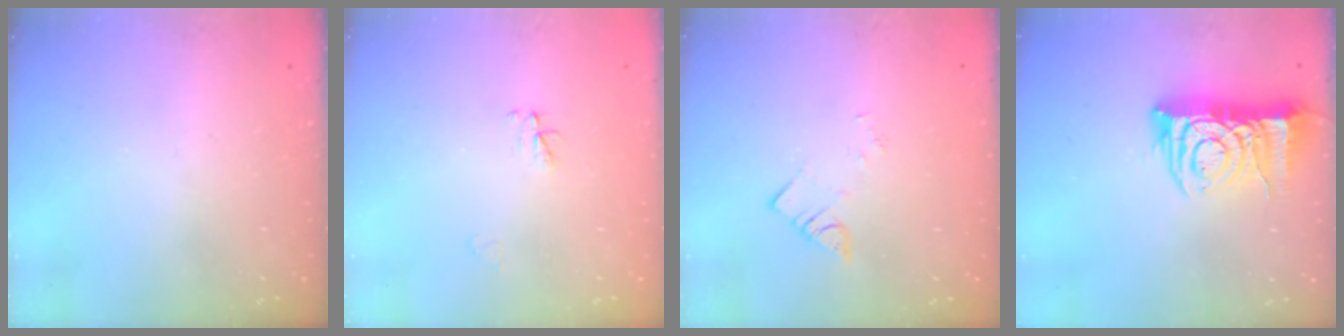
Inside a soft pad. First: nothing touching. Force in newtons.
{"total": 3.0, "press": 3.0, "slide": 0.4}
{"total": 2.2, "press": 2.2, "slide": 0.2}
{"total": 11.3, "press": 11.2, "slide": 1.4}